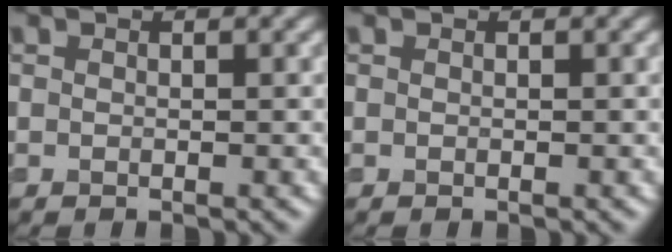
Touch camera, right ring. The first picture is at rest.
{"total": 0.0}